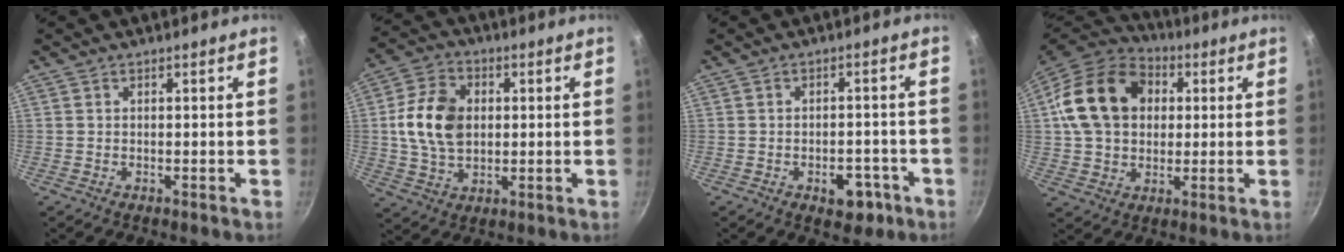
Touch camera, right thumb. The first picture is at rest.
{"total": 12.6, "force": [1.3, 8.8, 8.9], "torque": [-0.148, 0.007, 0.017]}
{"total": 6.0, "force": [-2.8, 3.7, 3.8], "torque": [-0.027, 0.016, -0.028]}
{"total": 19.3, "force": [3.7, 14.7, 12.0], "torque": [-0.195, 0.024, 0.054]}